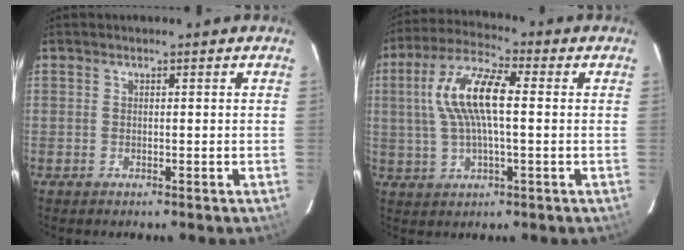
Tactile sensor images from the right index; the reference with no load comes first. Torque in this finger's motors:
{"motor_torque": [0.63, -0.12, 0.61, 0.21]}